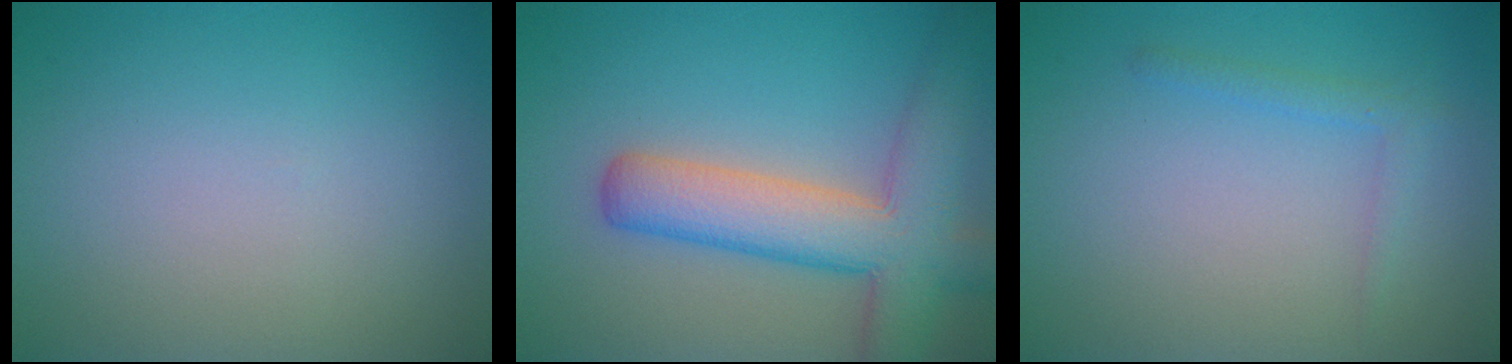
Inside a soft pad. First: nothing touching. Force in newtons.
{"total": 7.6, "press": 7.6, "slide": 0.5}
{"total": 1.3, "press": 1.3, "slide": 0.1}